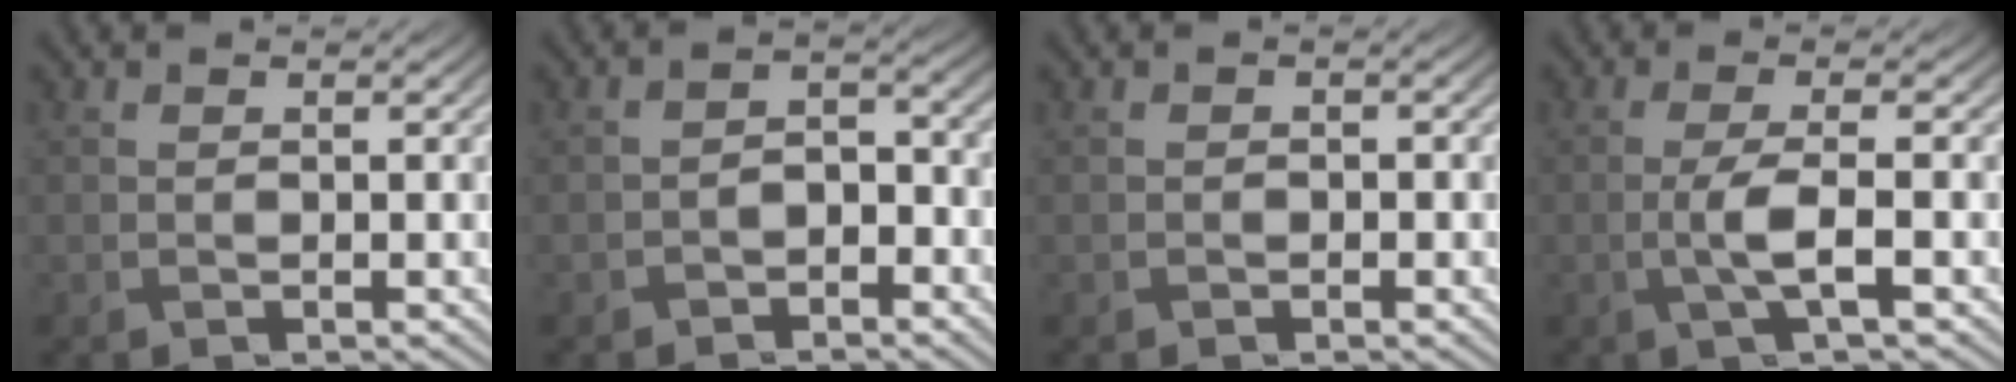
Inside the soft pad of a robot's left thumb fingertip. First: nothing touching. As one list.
[{"total": 2.5, "force": [-1.6, 1.6, 1.2], "torque": [-0.022, 0.007, -0.031]}, {"total": 0.7, "force": [-0.4, 0.5, 0.2], "torque": [-0.002, -0.003, -0.007]}, {"total": 3.9, "force": [-0.9, 0.6, 3.7], "torque": [-0.077, 0.006, -0.026]}]